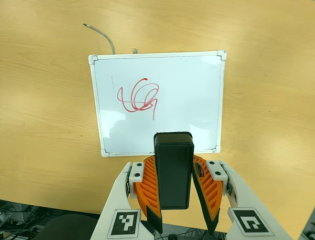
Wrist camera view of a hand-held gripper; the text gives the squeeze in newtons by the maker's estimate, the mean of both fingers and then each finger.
{"total": 7.8, "left": 7.1, "right": 8.5}